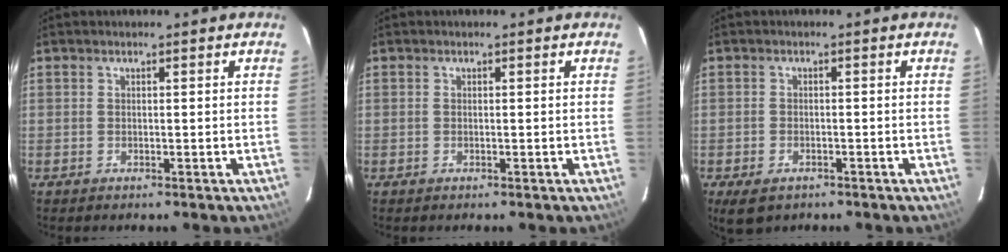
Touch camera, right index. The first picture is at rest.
{"total": 0.0}
{"total": 4.6, "force": [-2.8, 2.8, 2.3], "torque": [-0.055, -0.013, -0.045]}